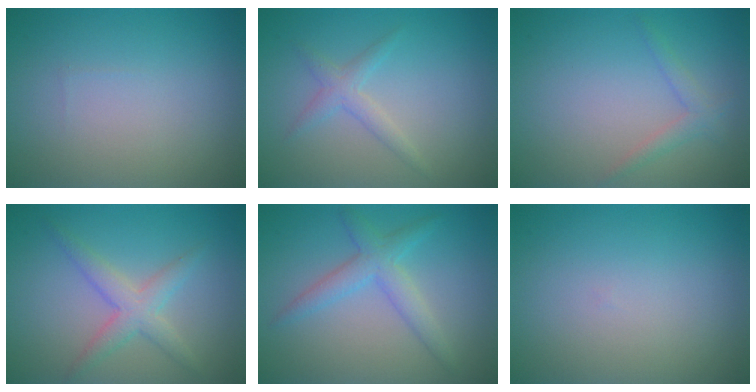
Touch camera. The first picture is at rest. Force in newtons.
{"total": 1.7, "press": 1.7, "slide": 0.0}
{"total": 1.4, "press": 1.4, "slide": 0.1}
{"total": 2.9, "press": 2.9, "slide": 0.1}
{"total": 3.0, "press": 3.0, "slide": 0.1}
{"total": 0.0}